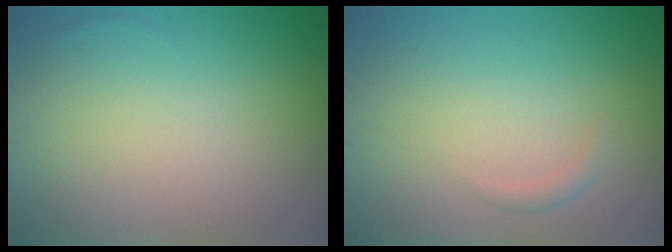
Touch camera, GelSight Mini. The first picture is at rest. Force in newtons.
{"total": 0.7, "press": 0.7, "slide": 0.1}